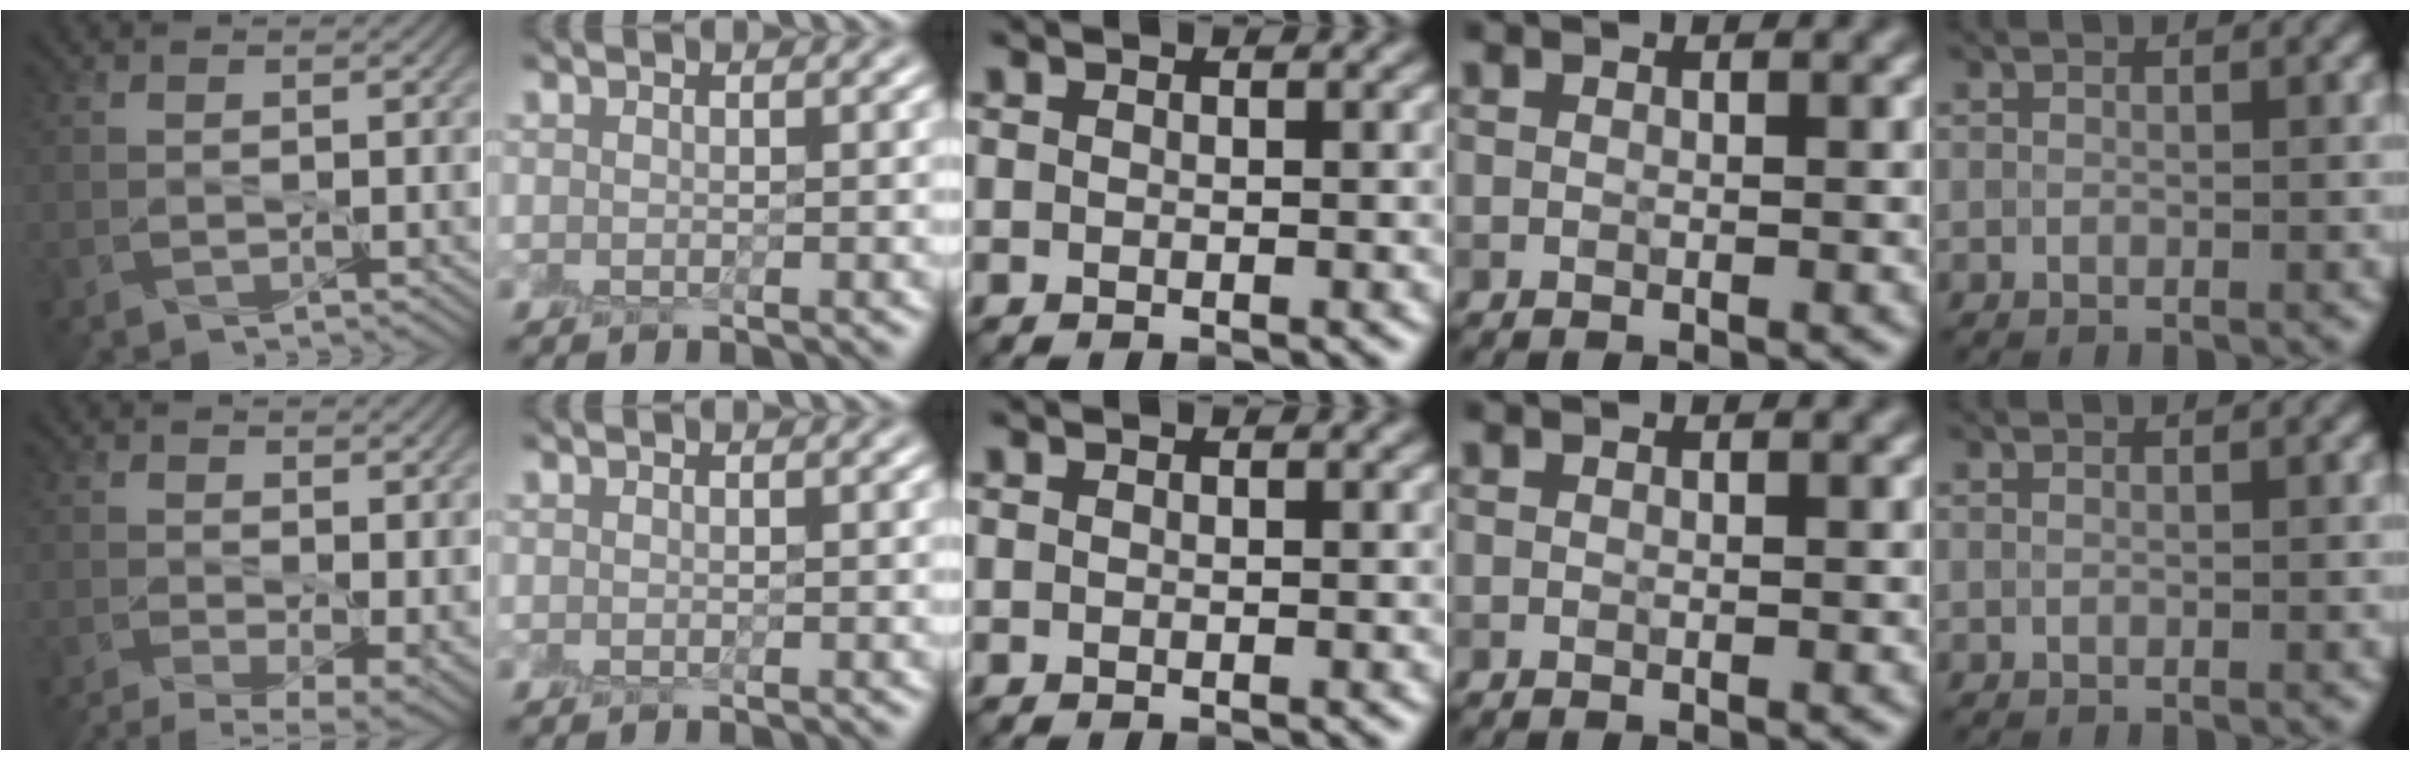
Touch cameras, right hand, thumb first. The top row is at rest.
{"thumb": {"total": 6.6, "force": [-3.0, 2.3, 5.4], "torque": [-0.100, -0.025, -0.044]}}